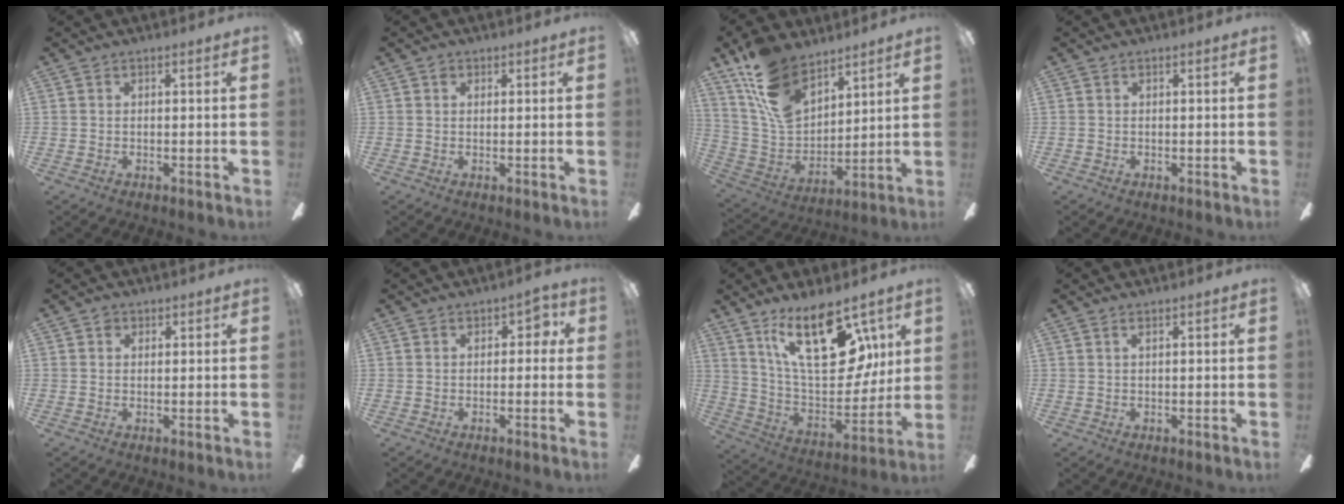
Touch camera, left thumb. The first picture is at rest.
{"total": 1.1, "force": [0.4, 0.8, 0.6], "torque": [-0.005, 0.000, 0.006]}
{"total": 16.5, "force": [11.4, 8.7, 8.2], "torque": [-0.172, -0.051, 0.218]}
{"total": 0.0}
{"total": 1.4, "force": [0.6, 1.1, 0.5], "torque": [-0.004, 0.001, 0.009]}
{"total": 2.8, "force": [0.2, 2.0, 1.9], "torque": [-0.029, 0.008, -0.001]}
{"total": 24.1, "force": [13.1, 11.1, 17.0], "torque": [-0.269, -0.062, 0.222]}
{"total": 0.7, "force": [0.3, 0.0, 0.6], "torque": [-0.013, 0.001, 0.005]}